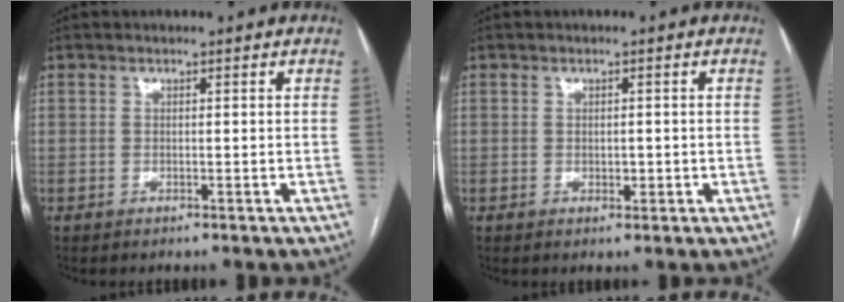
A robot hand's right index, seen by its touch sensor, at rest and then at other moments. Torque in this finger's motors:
{"motor_torque": [-0.09, 0.15, -0.04, 0.00]}